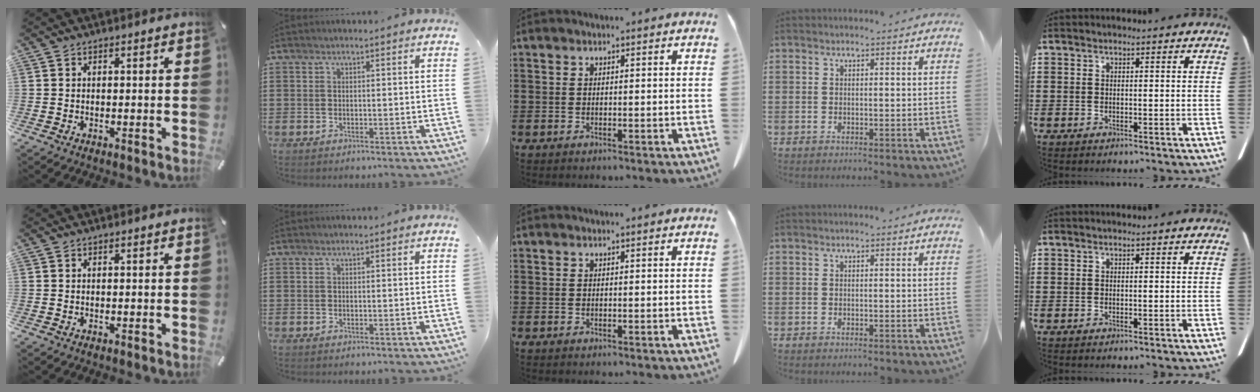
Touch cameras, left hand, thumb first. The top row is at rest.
{}